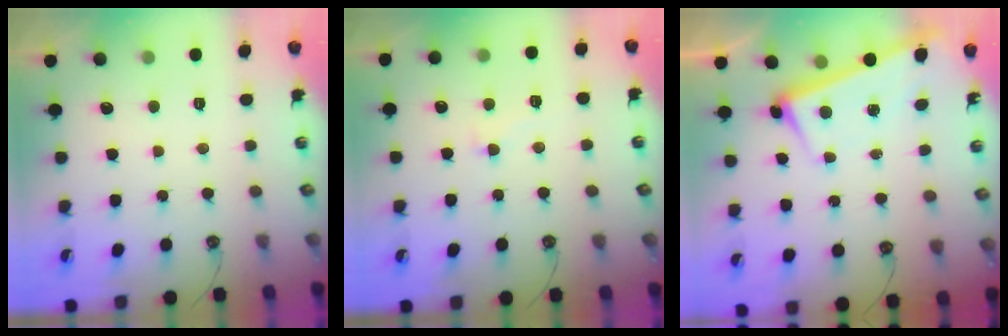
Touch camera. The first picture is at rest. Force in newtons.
{"total": 3.0, "press": 2.9, "slide": 0.7}
{"total": 2.7, "press": 2.6, "slide": 0.7}